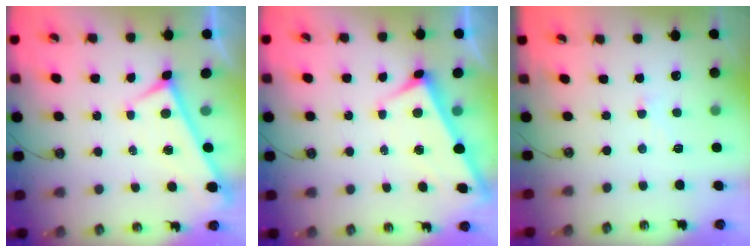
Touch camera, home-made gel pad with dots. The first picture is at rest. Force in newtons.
{"total": 2.8, "press": 2.7, "slide": 0.5}
{"total": 1.1, "press": 1.0, "slide": 0.5}